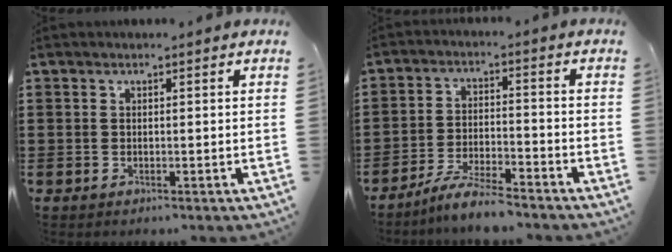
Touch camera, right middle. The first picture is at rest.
{"total": 5.9, "force": [-5.4, 0.2, 2.4], "torque": [-0.051, -0.004, -0.104]}